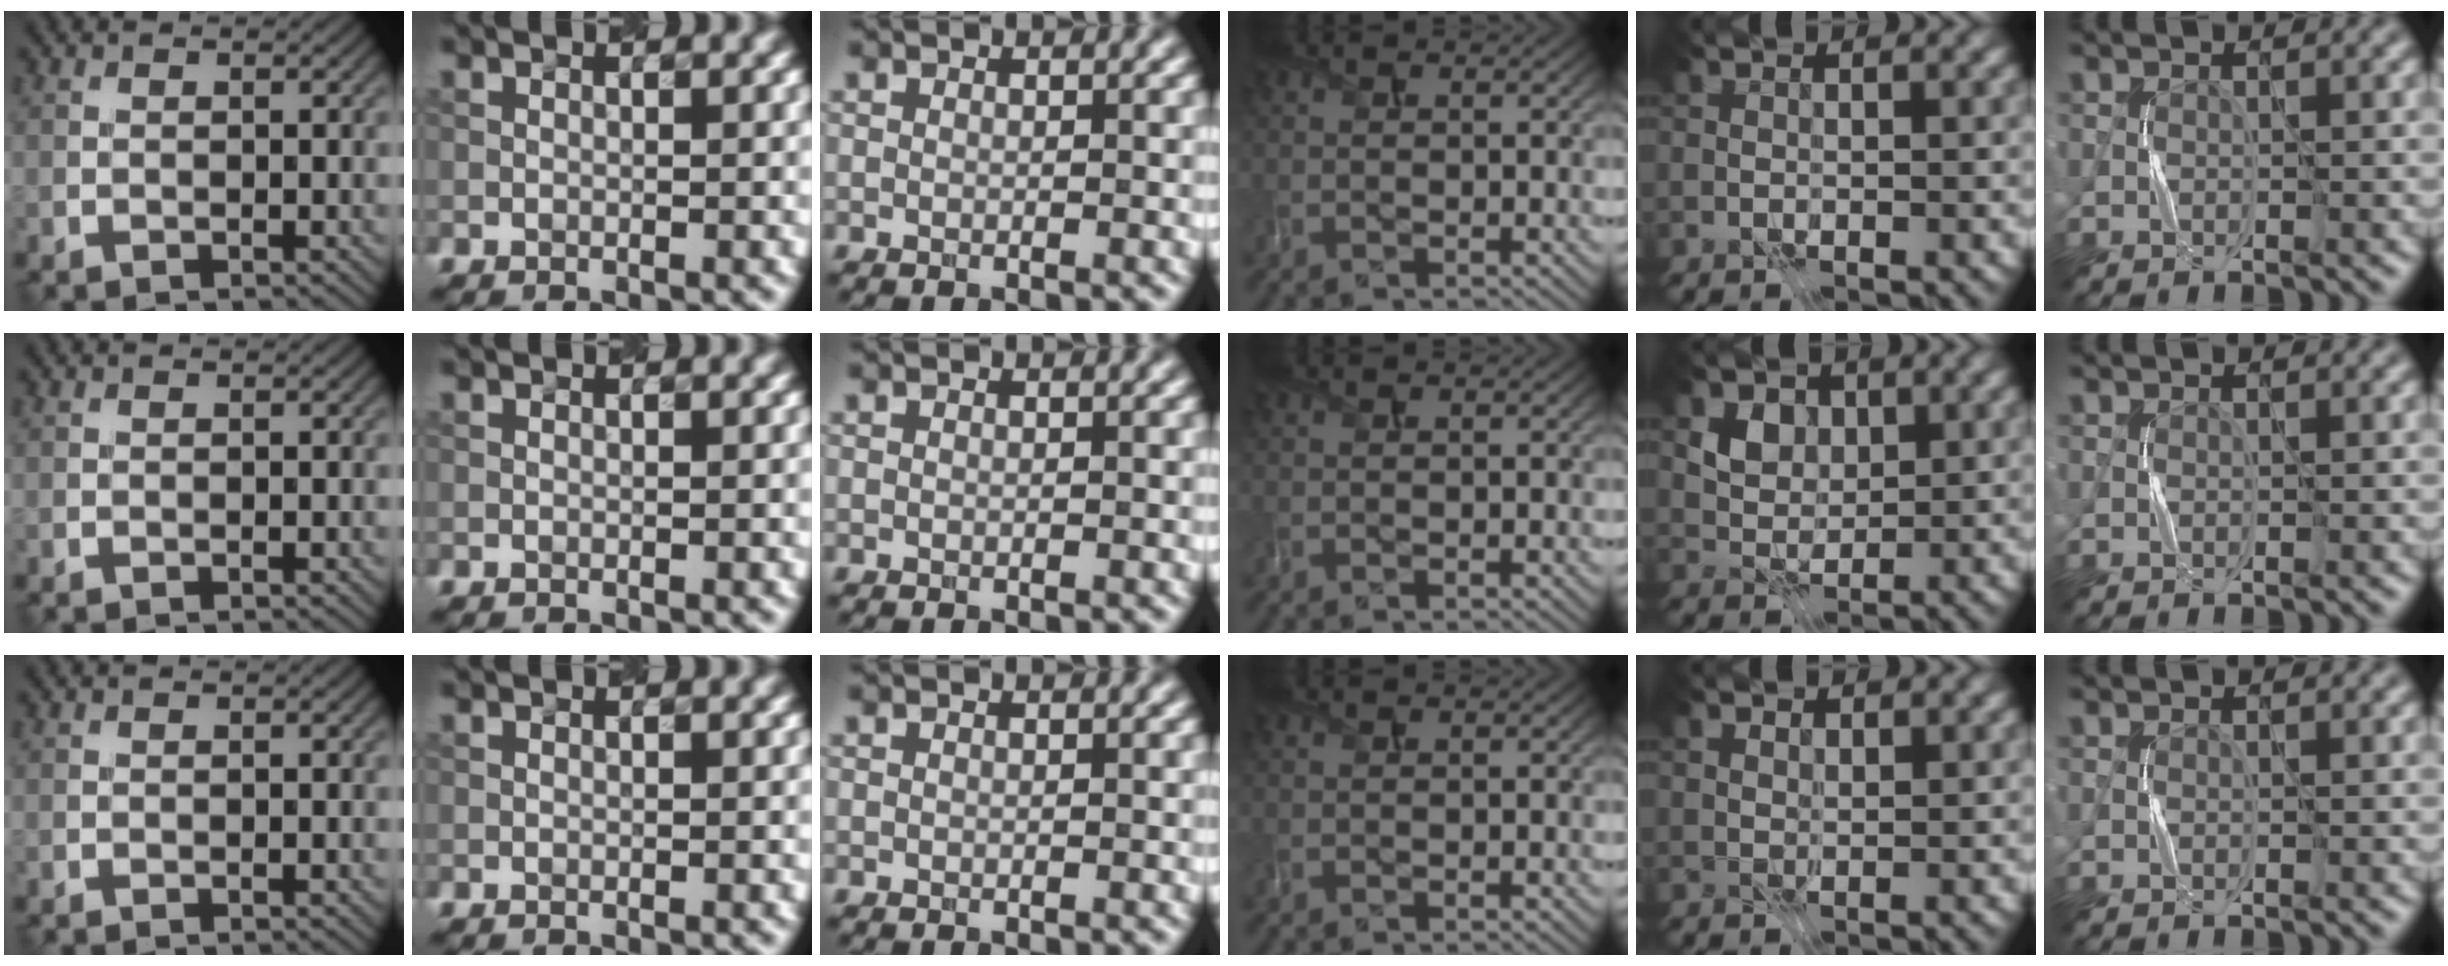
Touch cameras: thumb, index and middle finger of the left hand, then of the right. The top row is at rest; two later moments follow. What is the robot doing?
{"motion": "press", "object": "joystick"}